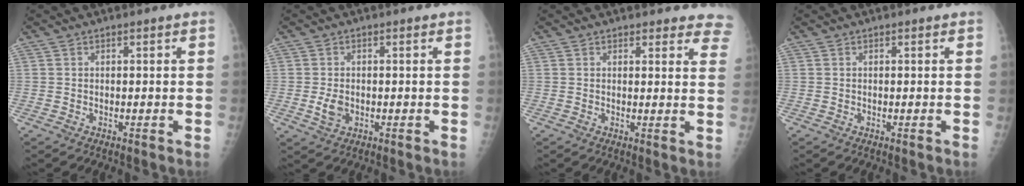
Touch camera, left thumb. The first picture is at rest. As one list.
[{"total": 3.1, "force": [-0.5, 2.2, 2.1], "torque": [-0.038, -0.002, -0.006]}, {"total": 7.6, "force": [6.9, 2.7, 1.2], "torque": [0.042, -0.025, 0.048]}, {"total": 0.0}]